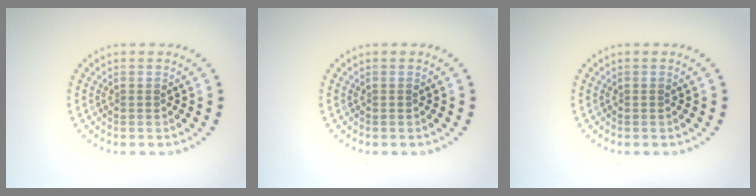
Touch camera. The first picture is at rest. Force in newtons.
{"total": 0.0}
{"total": 0.0}